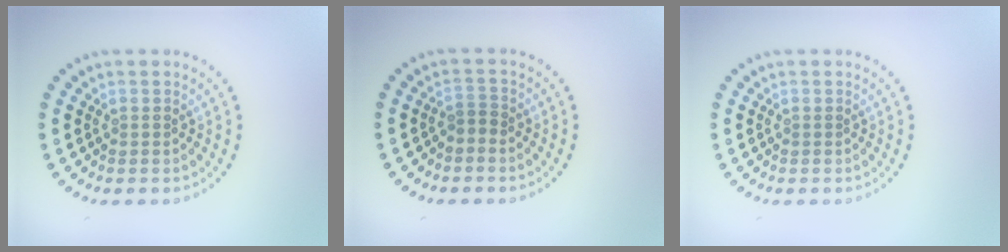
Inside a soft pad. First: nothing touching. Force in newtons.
{"total": 1.1, "press": 0.8, "slide": 0.7}
{"total": 0.0}